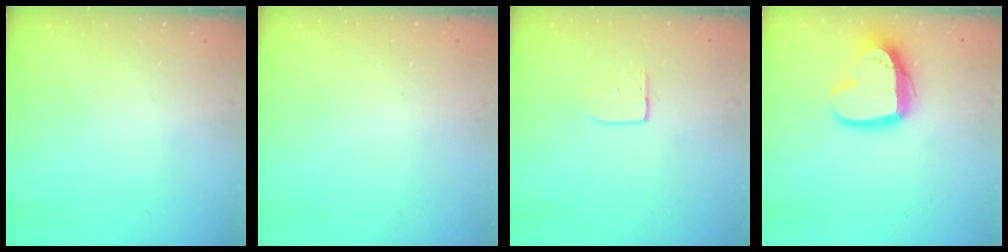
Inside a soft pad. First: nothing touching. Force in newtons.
{"total": 0.0}
{"total": 5.4, "press": 5.4, "slide": 0.4}
{"total": 16.7, "press": 16.6, "slide": 1.4}